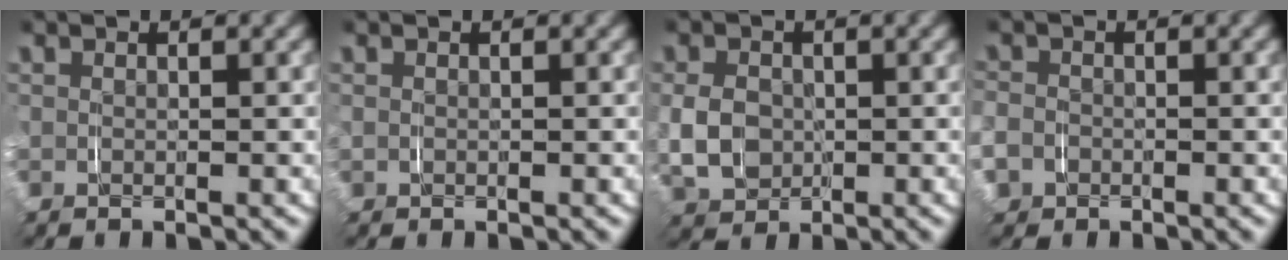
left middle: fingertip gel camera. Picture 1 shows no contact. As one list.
[{"total": 0.6, "force": [0.0, 0.6, 0.2], "torque": [-0.010, 0.001, -0.001]}, {"total": 4.6, "force": [-0.1, 3.8, 2.6], "torque": [-0.062, -0.006, 0.004]}, {"total": 3.9, "force": [-1.2, 3.6, 0.9], "torque": [-0.043, -0.015, -0.023]}]